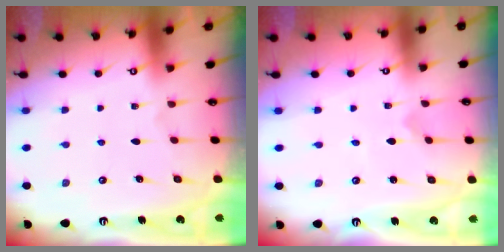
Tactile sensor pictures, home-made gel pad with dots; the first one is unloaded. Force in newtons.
{"total": 0.0}